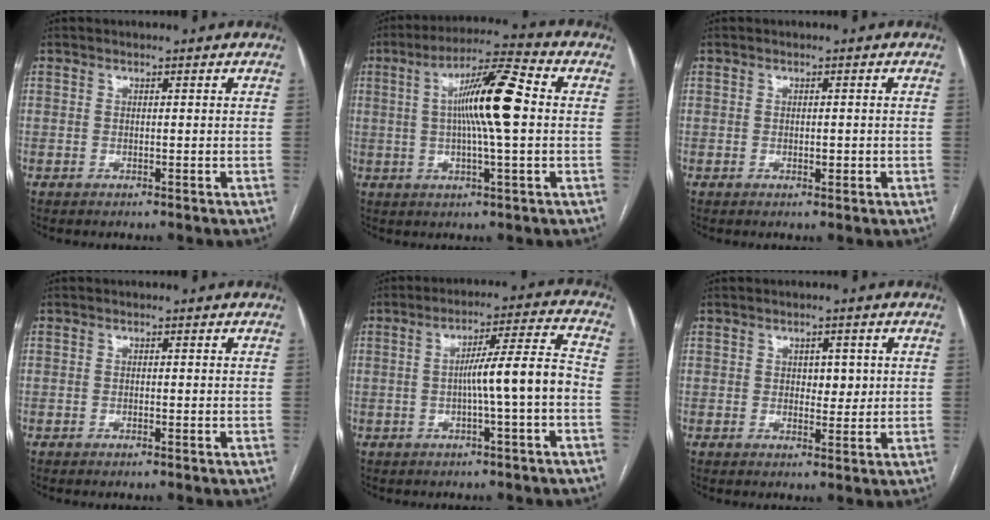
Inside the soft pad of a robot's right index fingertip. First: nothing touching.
{"total": 11.9, "force": [1.0, 0.8, 11.8], "torque": [-0.207, 0.015, 0.012]}
{"total": 1.3, "force": [-0.3, 0.7, 1.1], "torque": [-0.016, 0.000, -0.002]}
{"total": 0.6, "force": [-0.5, 0.0, 0.4], "torque": [-0.010, -0.001, -0.006]}
{"total": 8.4, "force": [-1.8, -0.7, 8.2], "torque": [-0.128, 0.020, -0.025]}
{"total": 2.9, "force": [0.7, 1.8, 2.3], "torque": [-0.025, -0.001, 0.010]}